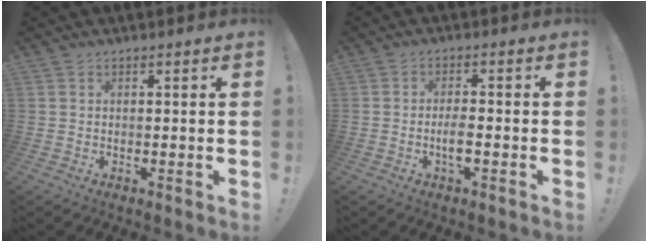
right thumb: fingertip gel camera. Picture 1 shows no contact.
{"total": 4.3, "force": [-1.2, 1.2, 4.0], "torque": [-0.079, -0.003, -0.025]}